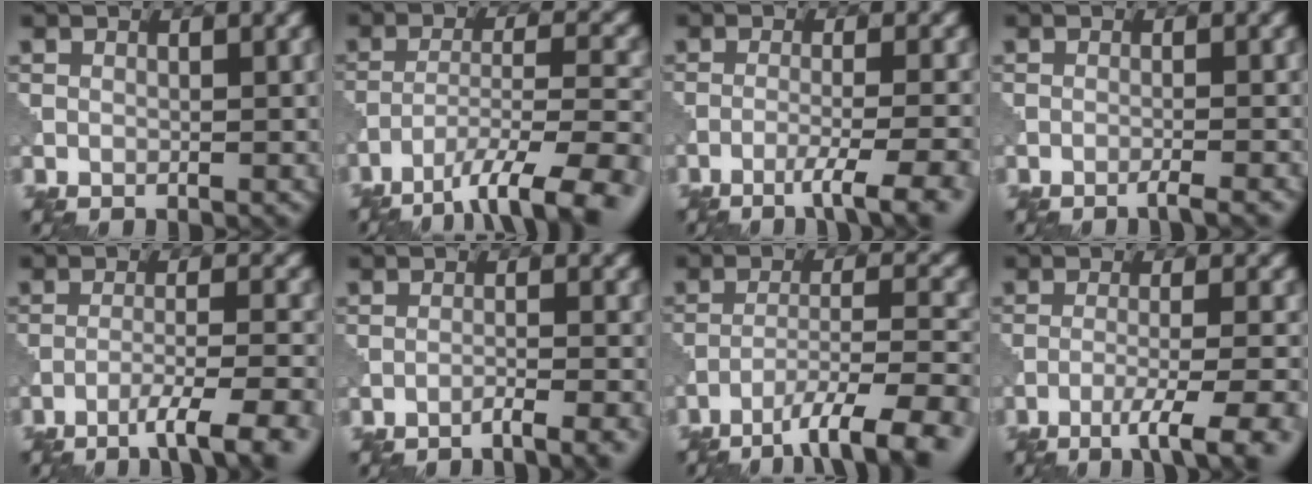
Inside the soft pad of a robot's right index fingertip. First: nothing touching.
{"total": 10.2, "force": [-7.0, 2.2, 7.0], "torque": [-0.115, -0.005, -0.104]}
{"total": 5.4, "force": [-3.2, 0.8, 4.3], "torque": [-0.061, 0.003, -0.056]}
{"total": 1.9, "force": [-1.2, 0.2, 1.4], "torque": [-0.010, 0.001, -0.031]}
{"total": 6.5, "force": [-4.2, 0.9, 5.0], "torque": [-0.069, 0.006, -0.067]}
{"total": 3.4, "force": [-2.5, 0.5, 2.3], "torque": [-0.027, 0.009, -0.051]}
{"total": 9.0, "force": [-6.0, 1.9, 6.4], "torque": [-0.099, 0.003, -0.090]}
{"total": 6.3, "force": [-3.7, 1.0, 5.0], "torque": [-0.069, 0.003, -0.063]}